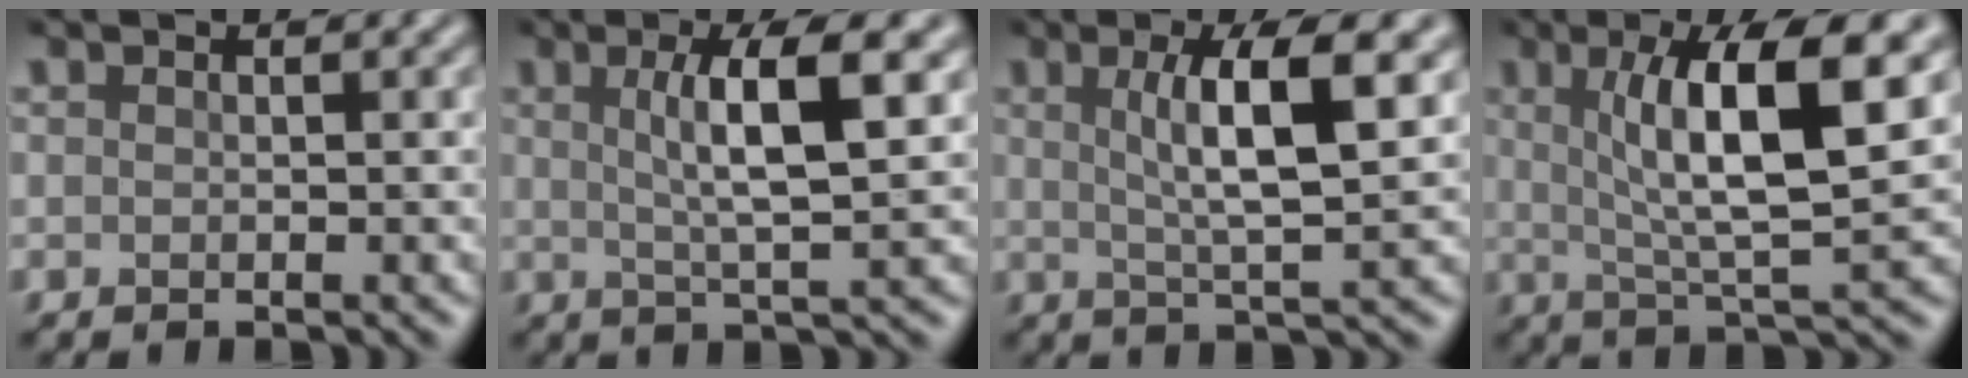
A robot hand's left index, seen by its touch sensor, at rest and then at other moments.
{"total": 6.0, "force": [1.4, 1.2, 5.7], "torque": [-0.089, 0.002, 0.023]}
{"total": 6.6, "force": [1.6, 1.4, 6.3], "torque": [-0.097, 0.001, 0.027]}
{"total": 9.0, "force": [2.1, 2.1, 8.4], "torque": [-0.121, -0.009, 0.037]}